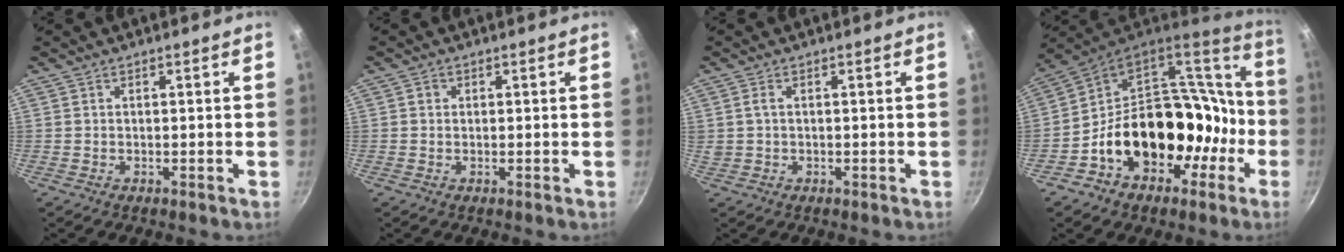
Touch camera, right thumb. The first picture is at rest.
{"total": 1.2, "force": [0.3, 1.1, 0.4], "torque": [-0.004, 0.003, 0.002]}
{"total": 1.5, "force": [0.2, 1.0, 1.1], "torque": [-0.019, 0.005, 0.007]}
{"total": 24.1, "force": [-6.1, 17.9, 15.0], "torque": [-0.198, 0.077, -0.085]}